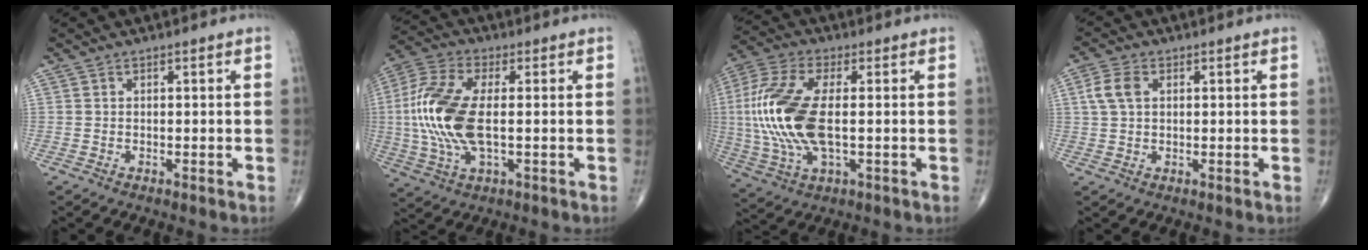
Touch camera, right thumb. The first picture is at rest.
{"total": 15.5, "force": [-0.2, 6.9, 13.9], "torque": [-0.319, 0.004, -0.005]}
{"total": 17.8, "force": [0.0, 7.9, 16.0], "torque": [-0.372, -0.002, 0.000]}
{"total": 4.6, "force": [1.2, 3.0, 3.3], "torque": [-0.074, 0.008, 0.022]}